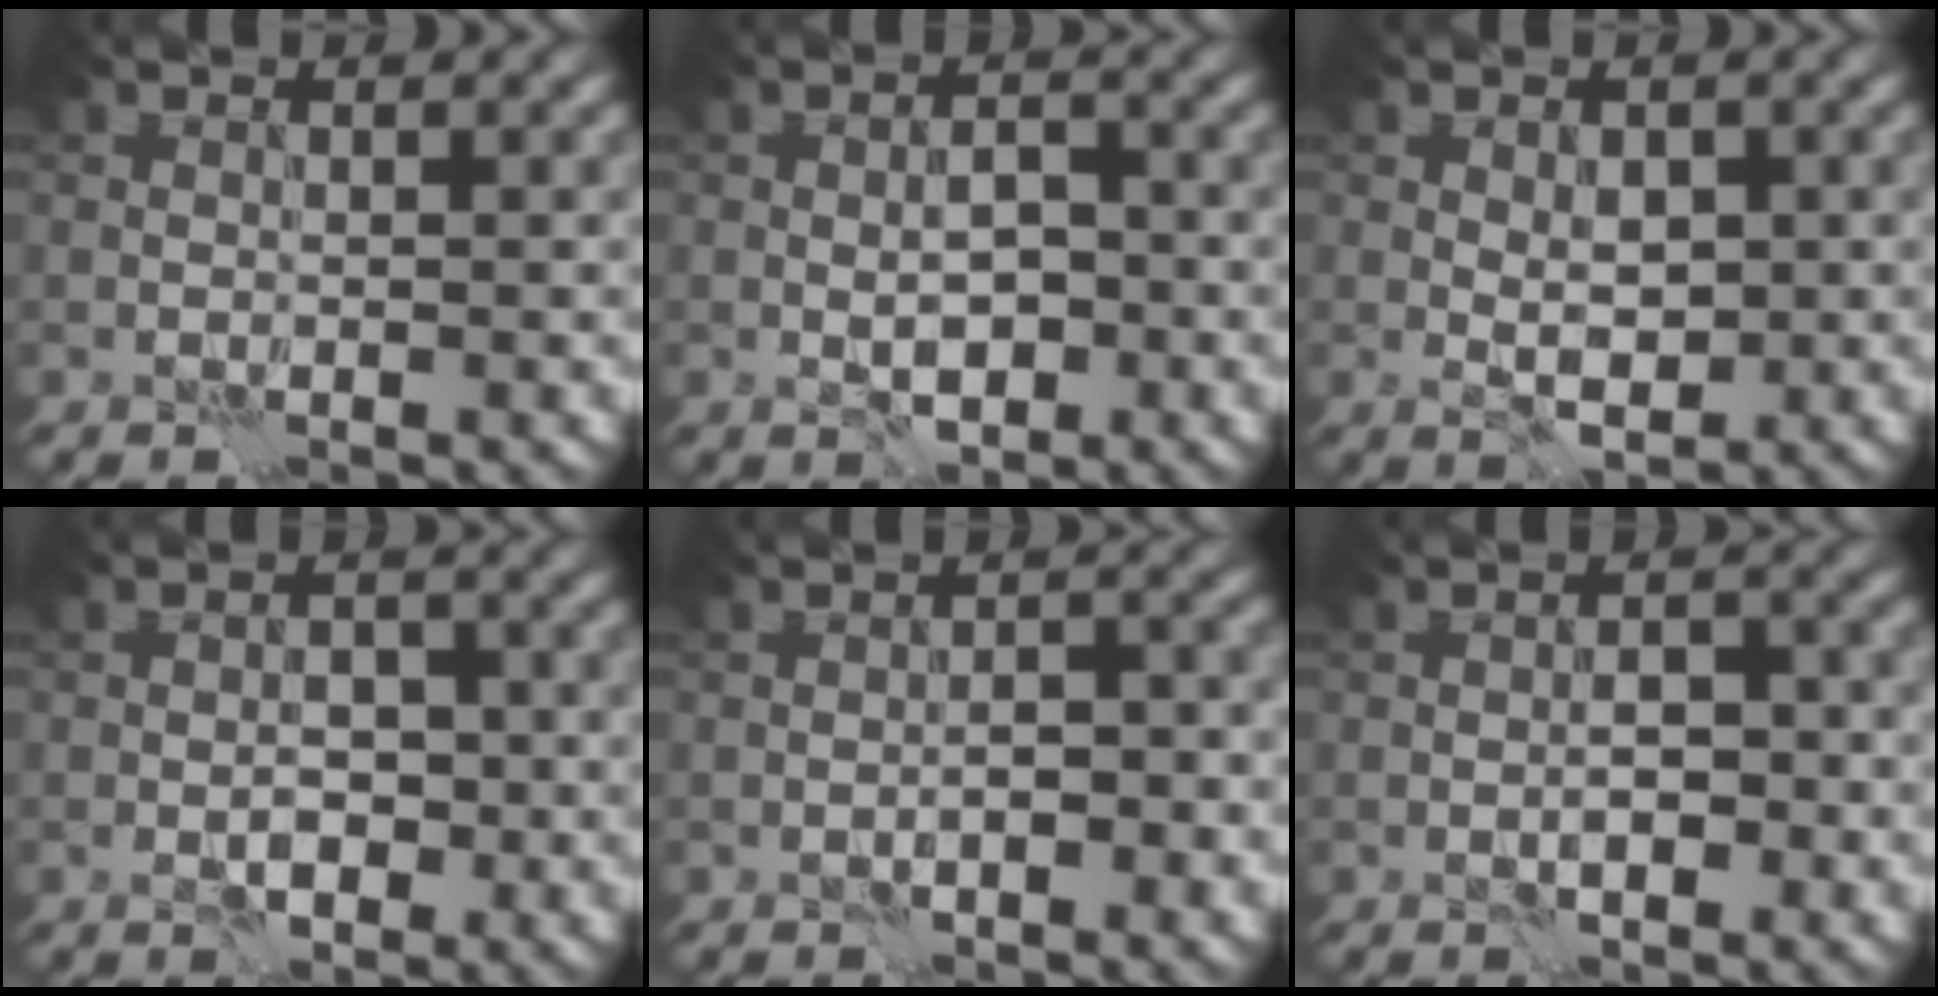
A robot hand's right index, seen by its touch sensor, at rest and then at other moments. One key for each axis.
{"total": 3.5, "fx": -0.9, "fy": 1.8, "fz": 2.8, "tx": -0.041, "ty": 0.004, "tz": -0.017}
{"total": 2.6, "fx": 0.1, "fy": 1.5, "fz": 2.1, "tx": -0.032, "ty": -0.003, "tz": 0.005}
{"total": 2.9, "fx": -0.9, "fy": 1.6, "fz": 2.2, "tx": -0.029, "ty": 0.004, "tz": -0.015}
{"total": 2.5, "fx": -0.9, "fy": 1.0, "fz": 2.1, "tx": -0.017, "ty": 0.010, "tz": -0.021}
{"total": 2.8, "fx": -0.9, "fy": 1.2, "fz": 2.3, "tx": -0.024, "ty": 0.007, "tz": -0.021}